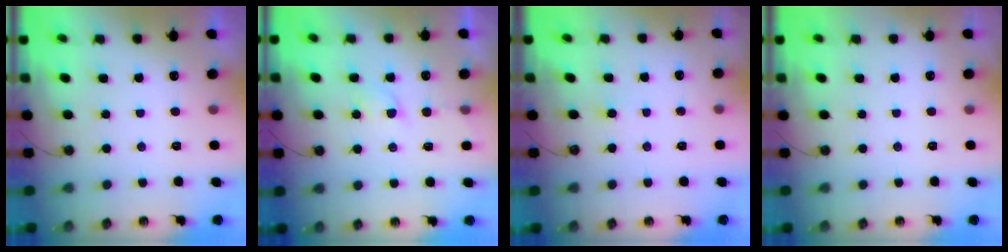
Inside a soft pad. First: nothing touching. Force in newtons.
{"total": 3.4, "press": 3.4, "slide": 0.5}
{"total": 3.1, "press": 3.1, "slide": 0.5}
{"total": 0.0}